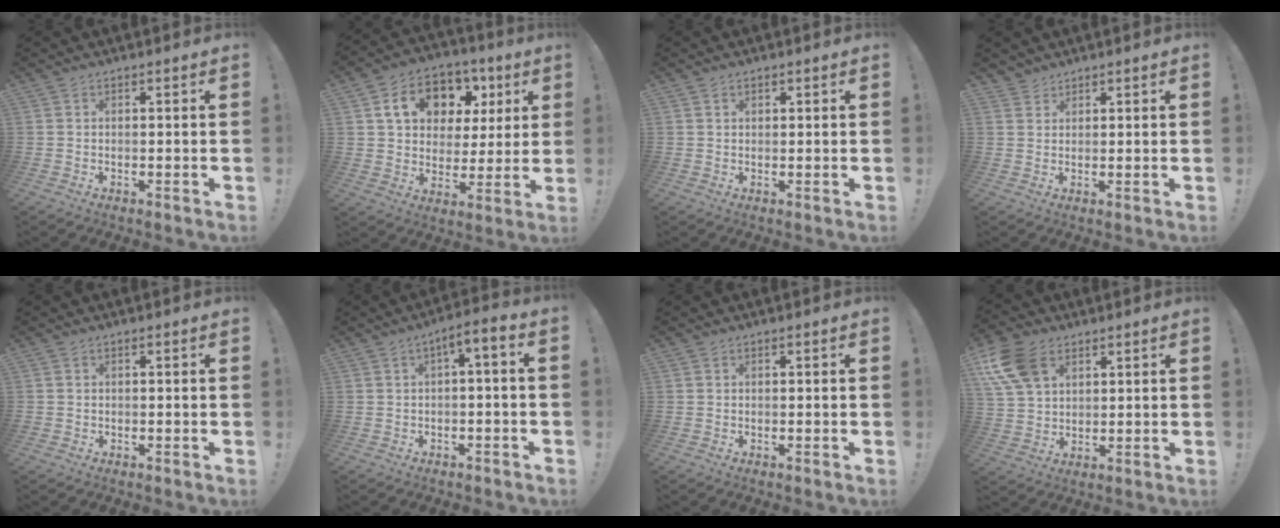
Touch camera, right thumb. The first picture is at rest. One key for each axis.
{"total": 15.1, "fx": 6.8, "fy": 10.9, "fz": 8.0, "tx": -0.125, "ty": -0.020, "tz": 0.130}
{"total": 0.8, "fx": 0.6, "fy": 0.4, "fz": 0.3, "tx": -0.002, "ty": -0.001, "tz": 0.011}
{"total": 2.5, "fx": 2.1, "fy": 1.3, "fz": -0.2, "tx": 0.000, "ty": -0.011, "tz": 0.043}
{"total": 0.5, "fx": -0.2, "fy": 0.5, "fz": -0.1, "tx": 0.001, "ty": 0.002, "tz": -0.005}
{"total": 4.8, "fx": -1.1, "fy": 0.9, "fz": 4.6, "tx": -0.072, "ty": 0.002, "tz": -0.020}
{"total": 0.0}
{"total": 13.1, "fx": 5.9, "fy": 8.9, "fz": 7.6, "tx": -0.151, "ty": -0.016, "tz": 0.117}